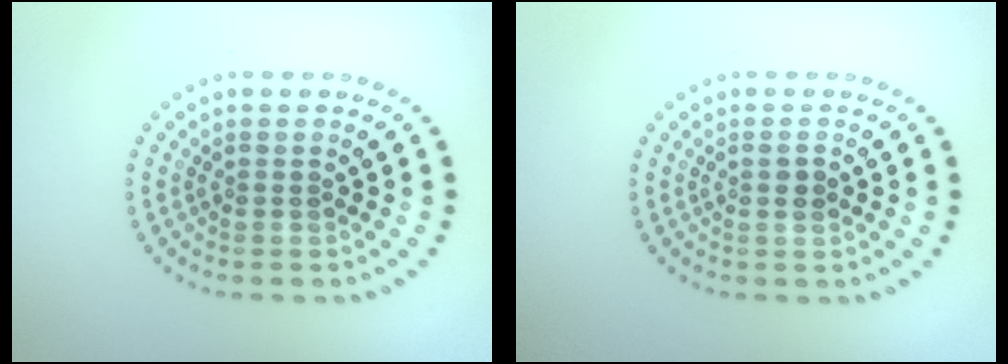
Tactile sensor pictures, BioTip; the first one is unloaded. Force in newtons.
{"total": 1.2, "press": 1.1, "slide": 0.3}